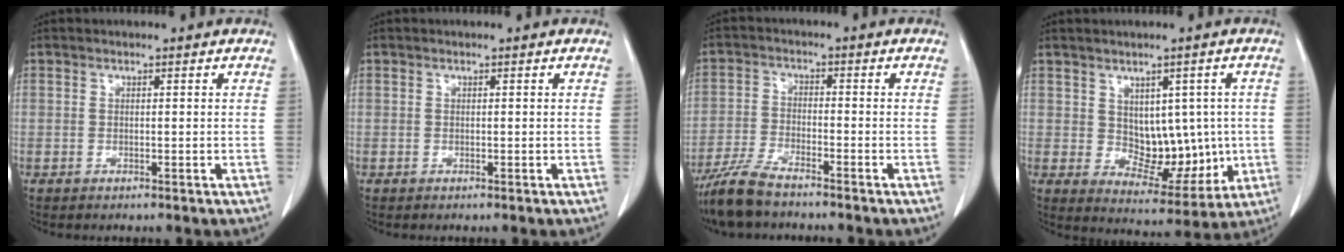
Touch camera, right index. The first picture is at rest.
{"total": 0.0}
{"total": 7.3, "force": [-6.1, 1.2, 3.7], "torque": [-0.080, -0.020, -0.120]}
{"total": 8.5, "force": [0.6, 5.5, 6.5], "torque": [-0.073, 0.008, 0.034]}